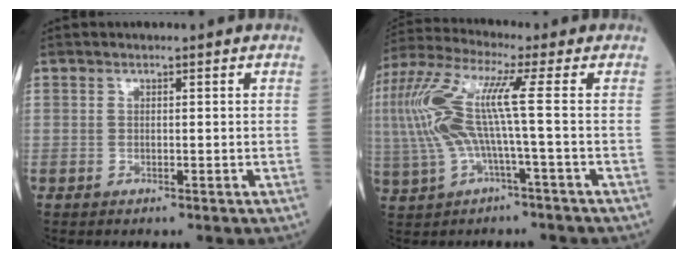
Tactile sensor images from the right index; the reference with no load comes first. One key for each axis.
{"total": 11.3, "fx": 0.0, "fy": 0.2, "fz": 11.3, "tx": -0.258, "ty": 0.025, "tz": -0.003}